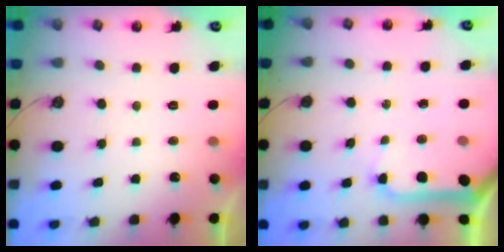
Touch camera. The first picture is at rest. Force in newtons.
{"total": 10.1, "press": 10.0, "slide": 1.4}